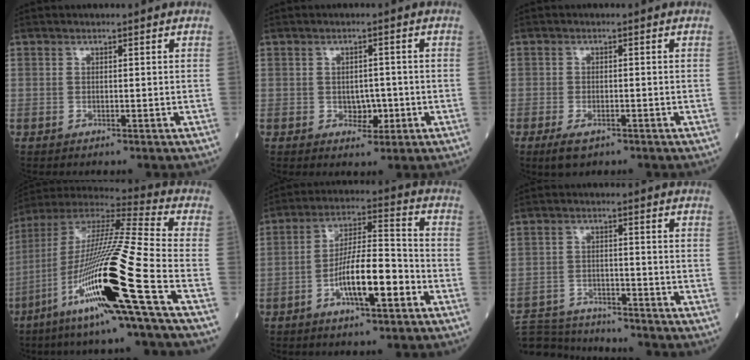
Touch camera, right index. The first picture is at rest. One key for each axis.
{"total": 3.0, "fx": -0.6, "fy": 2.0, "fz": 2.1, "tx": -0.023, "ty": 0.004, "tz": -0.005}
{"total": 3.1, "fx": -1.8, "fy": 1.3, "fz": 2.1, "tx": -0.048, "ty": -0.006, "tz": -0.025}
{"total": 23.9, "fx": -9.6, "fy": -0.8, "fz": 21.9, "tx": -0.428, "ty": -0.045, "tz": -0.186}
{"total": 11.3, "fx": -4.4, "fy": 2.2, "fz": 10.2, "tx": -0.186, "ty": 0.010, "tz": -0.077}
{"total": 11.9, "fx": -11.5, "fy": 1.7, "fz": 2.7, "tx": -0.052, "ty": 0.002, "tz": -0.181}